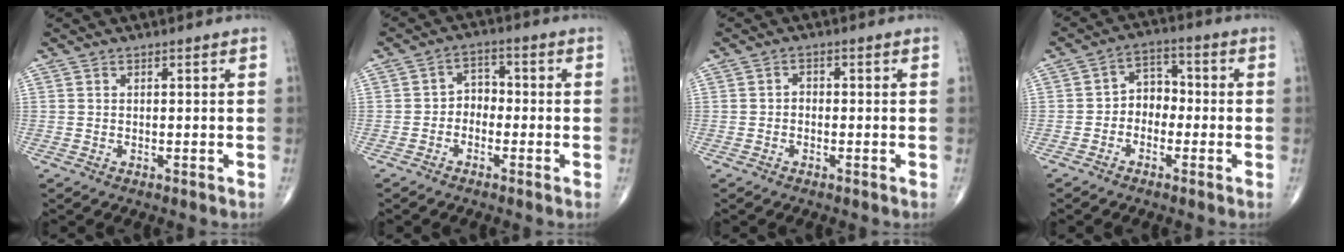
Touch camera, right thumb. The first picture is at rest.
{"total": 3.9, "force": [-1.2, 3.1, 2.2], "torque": [-0.010, 0.022, -0.036]}
{"total": 1.4, "force": [-0.4, 1.1, 0.8], "torque": [-0.002, 0.006, -0.011]}
{"total": 5.6, "force": [-1.3, 4.4, 3.2], "torque": [-0.022, 0.029, -0.040]}